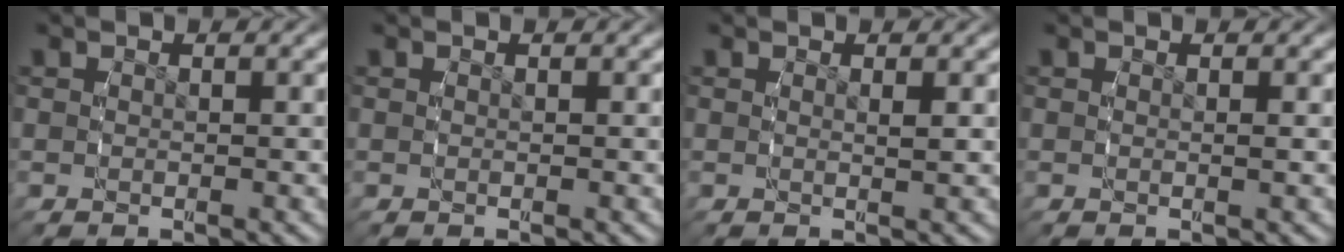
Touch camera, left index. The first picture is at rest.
{"total": 0.0}
{"total": 0.7, "force": [0.3, -0.5, 0.4], "torque": [-0.011, -0.006, 0.007]}
{"total": 0.0}